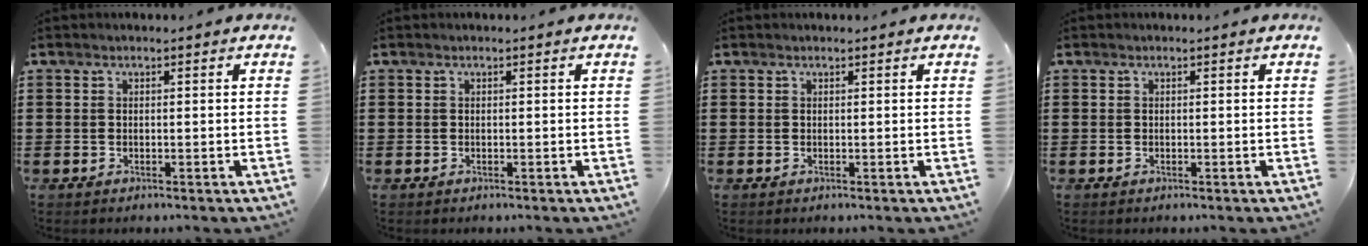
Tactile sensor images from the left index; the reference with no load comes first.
{"total": 0.0}
{"total": 0.0}
{"total": 0.0}